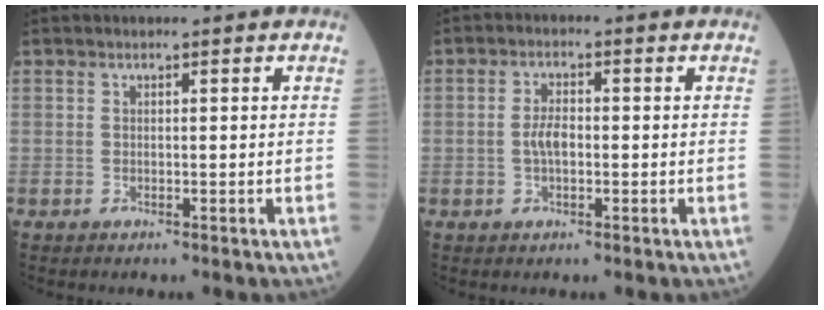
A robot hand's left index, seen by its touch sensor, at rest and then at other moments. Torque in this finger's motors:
{"motor_torque": [0.27, 0.11, 0.10, 0.05]}